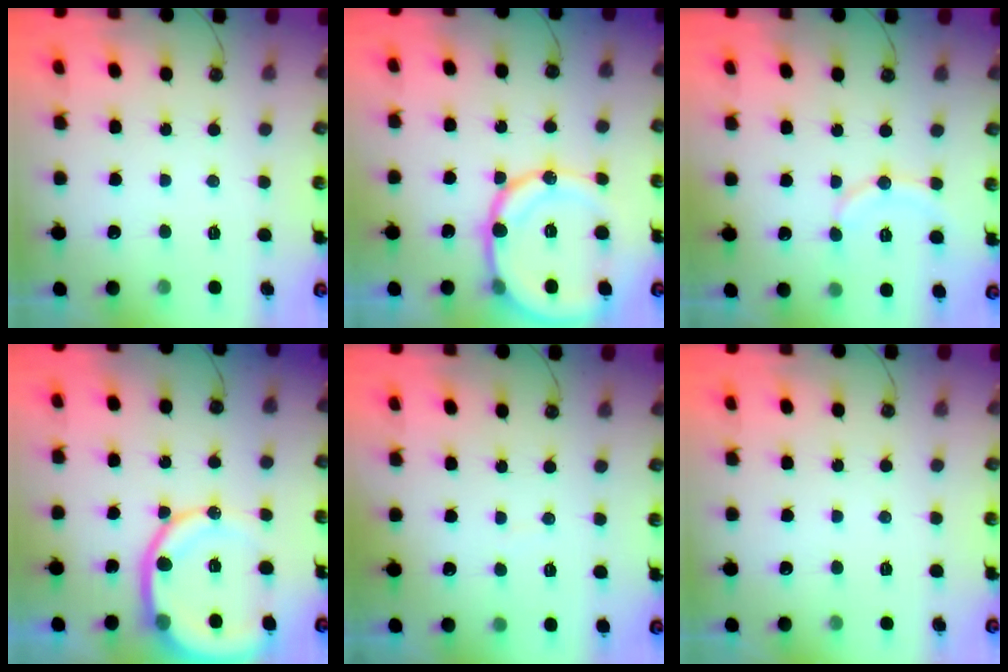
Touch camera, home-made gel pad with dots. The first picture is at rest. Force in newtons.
{"total": 16.7, "press": 16.4, "slide": 3.4}
{"total": 8.4, "press": 8.2, "slide": 1.6}
{"total": 13.6, "press": 13.5, "slide": 1.8}
{"total": 1.7, "press": 1.7, "slide": 0.1}
{"total": 0.0}